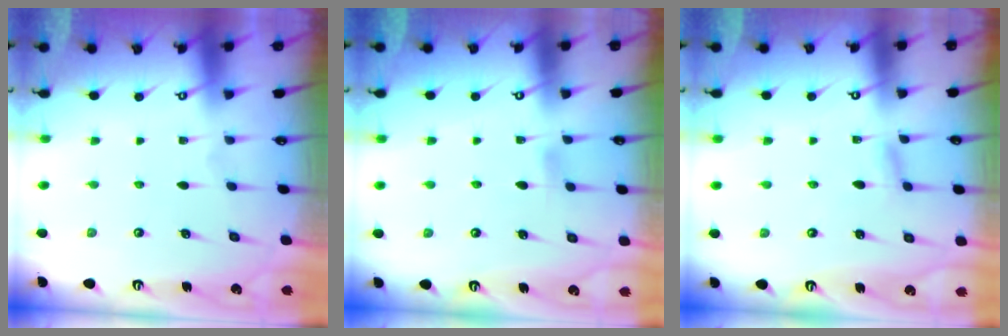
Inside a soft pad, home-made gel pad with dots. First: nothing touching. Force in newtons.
{"total": 4.1, "press": 4.1, "slide": 0.6}
{"total": 4.5, "press": 4.5, "slide": 0.3}